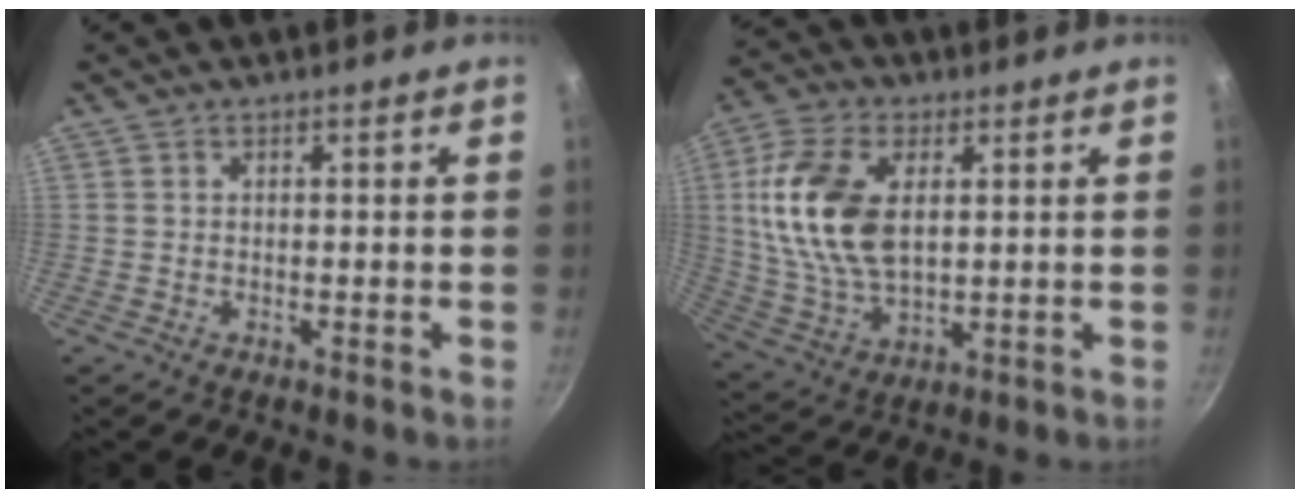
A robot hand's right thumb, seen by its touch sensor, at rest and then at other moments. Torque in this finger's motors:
{"motor_torque": [1.30, 2.68, 2.04, 0.12, 0.29]}